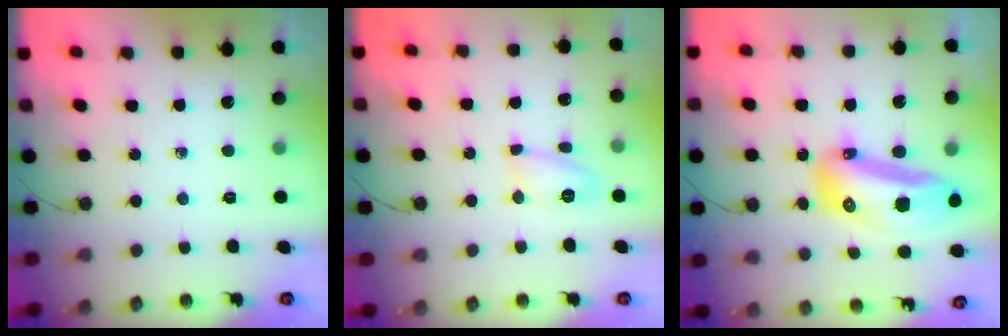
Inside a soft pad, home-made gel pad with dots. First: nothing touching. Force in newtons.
{"total": 9.6, "press": 8.5, "slide": 4.4}
{"total": 27.1, "press": 21.3, "slide": 16.7}